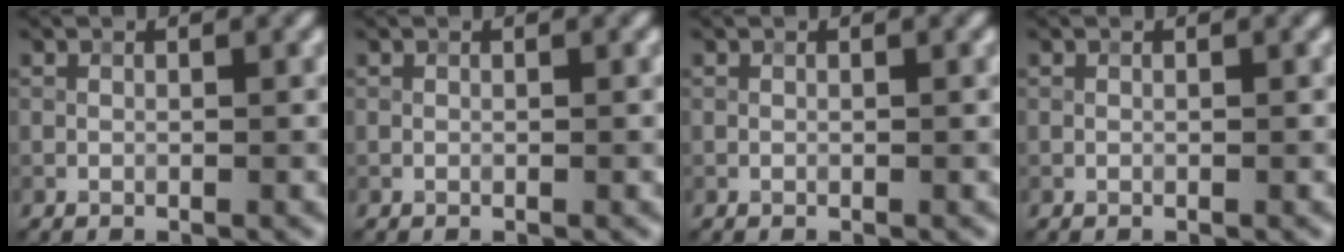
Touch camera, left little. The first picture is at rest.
{"total": 0.0}
{"total": 0.0}
{"total": 0.0}